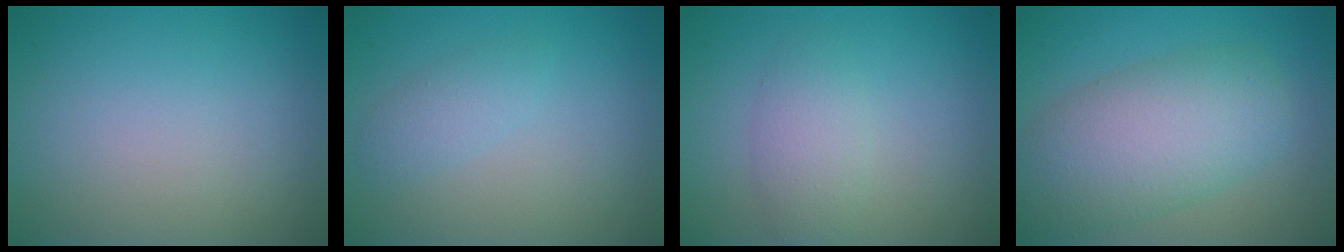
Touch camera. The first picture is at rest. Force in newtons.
{"total": 1.6, "press": 1.6, "slide": 0.0}
{"total": 2.6, "press": 2.6, "slide": 0.1}
{"total": 8.0, "press": 8.0, "slide": 0.3}